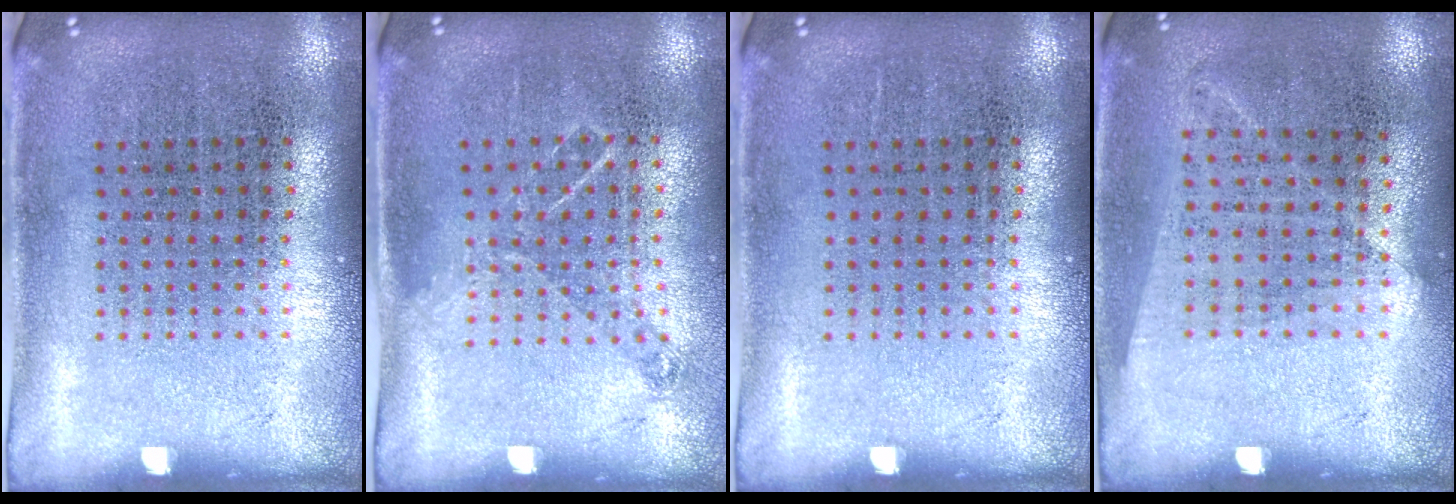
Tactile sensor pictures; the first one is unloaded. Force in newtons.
{"total": 0.9, "press": 0.8, "slide": 0.3}
{"total": 0.0}
{"total": 1.1, "press": 1.0, "slide": 0.5}